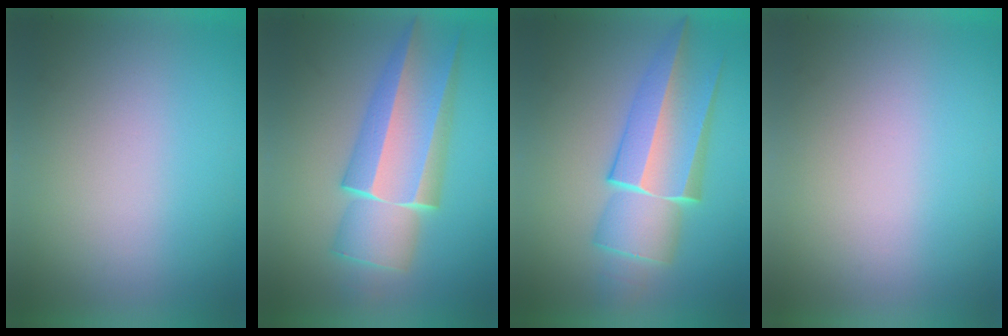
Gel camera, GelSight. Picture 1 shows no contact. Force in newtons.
{"total": 6.4}
{"total": 6.2}
{"total": 0.0}